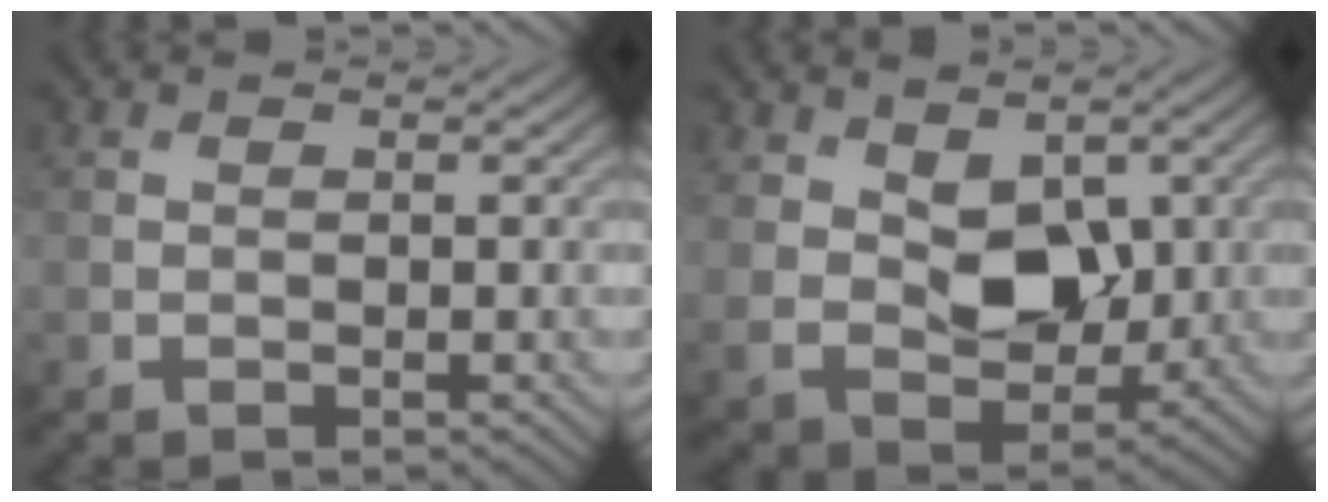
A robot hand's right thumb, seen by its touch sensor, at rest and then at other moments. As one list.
[{"total": 8.0, "force": [2.3, 5.3, 5.4], "torque": [-0.112, -0.017, 0.037]}]